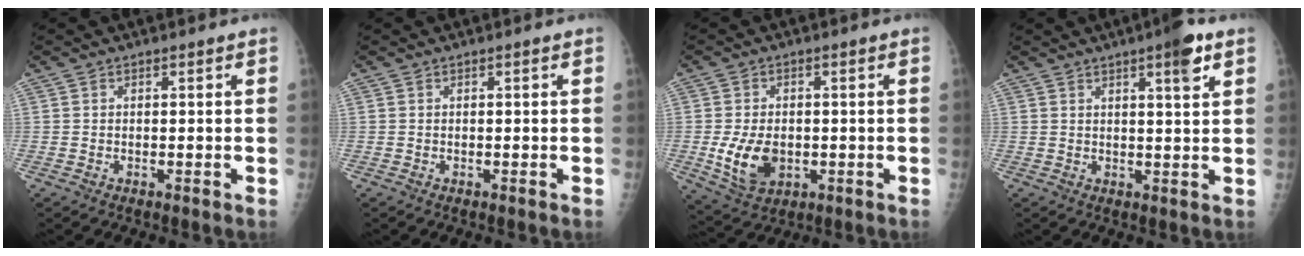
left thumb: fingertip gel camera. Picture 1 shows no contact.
{"total": 0.0}
{"total": 8.7, "force": [-1.3, 5.9, 6.3], "torque": [-0.105, -0.007, -0.010]}
{"total": 5.8, "force": [3.2, 0.9, 4.7], "torque": [-0.065, -0.012, 0.043]}